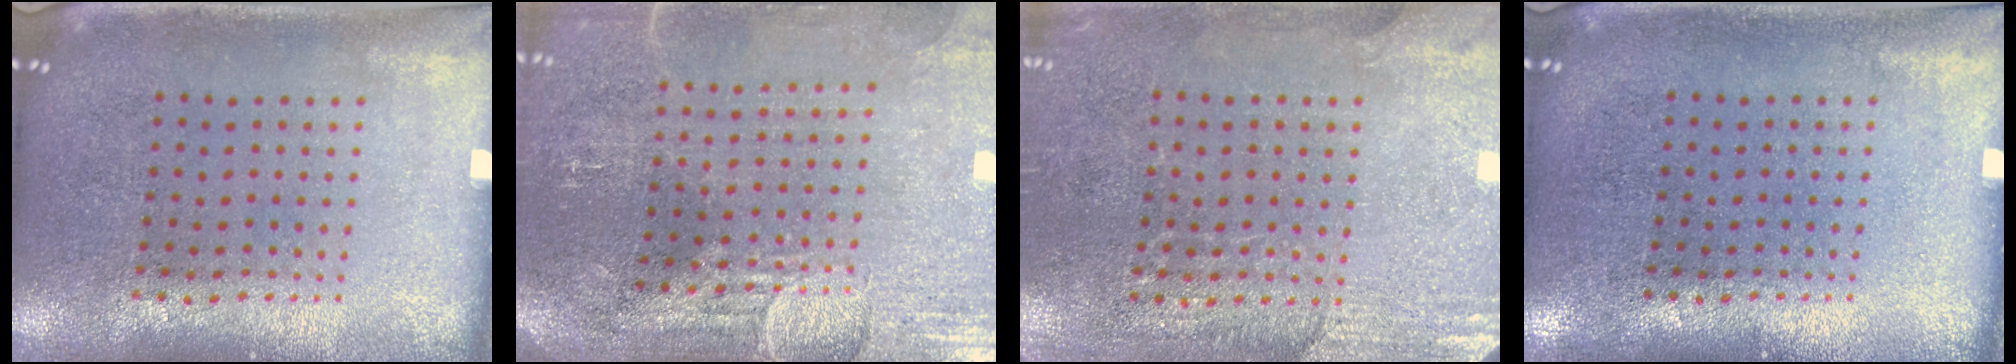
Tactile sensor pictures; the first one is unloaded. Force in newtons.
{"total": 3.8, "press": 3.4, "slide": 1.6}
{"total": 2.8, "press": 2.6, "slide": 1.0}
{"total": 0.0}